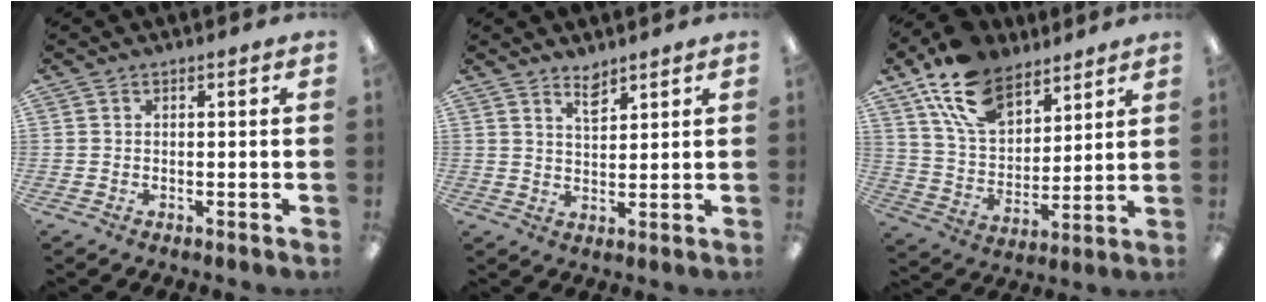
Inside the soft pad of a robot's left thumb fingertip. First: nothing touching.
{"total": 3.9, "force": [3.4, 1.2, 1.5], "torque": [-0.020, -0.018, 0.059]}
{"total": 16.5, "force": [11.1, 9.3, 7.9], "torque": [-0.159, -0.043, 0.210]}